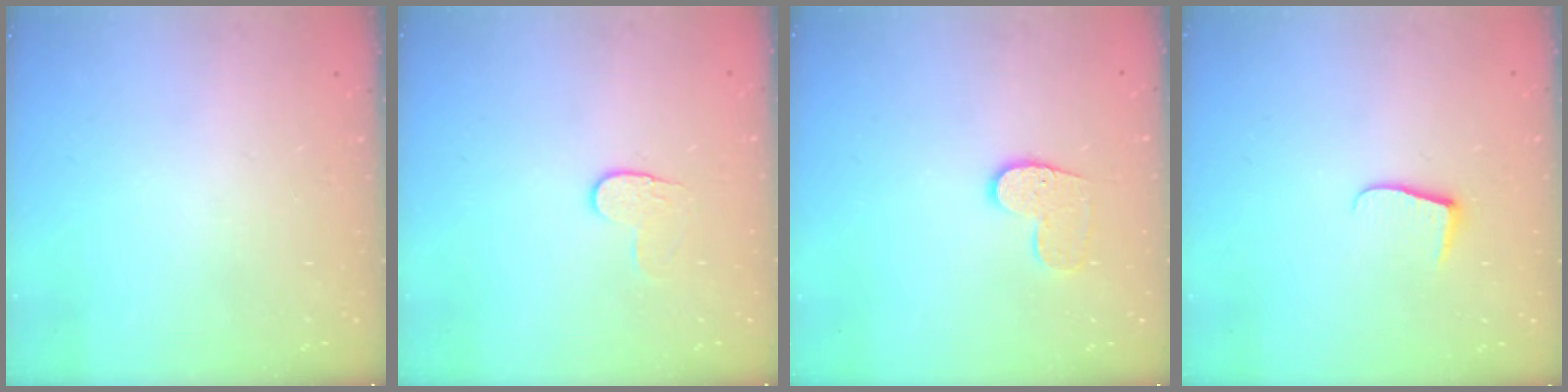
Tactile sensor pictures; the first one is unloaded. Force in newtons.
{"total": 5.3, "press": 5.3, "slide": 0.5}
{"total": 8.2, "press": 8.2, "slide": 0.2}
{"total": 5.5, "press": 5.5, "slide": 0.5}